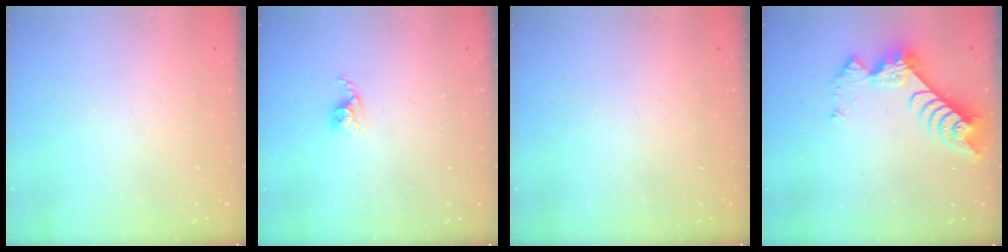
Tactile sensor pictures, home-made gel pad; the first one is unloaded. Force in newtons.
{"total": 3.8, "press": 3.8, "slide": 0.4}
{"total": 0.0}
{"total": 8.6, "press": 8.6, "slide": 0.8}